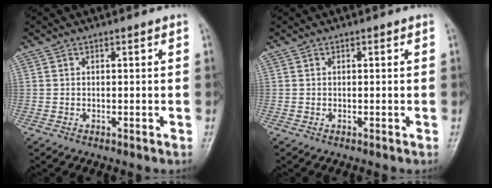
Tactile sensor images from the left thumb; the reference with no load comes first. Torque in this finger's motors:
{"motor_torque": [0.00, 0.00, -0.03, 0.02, 0.00]}